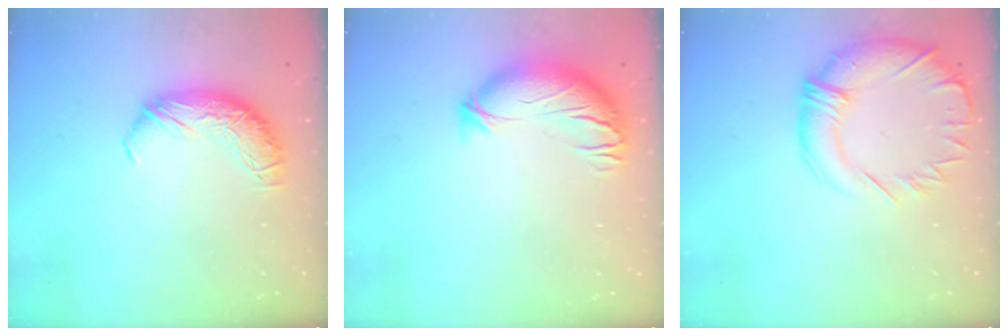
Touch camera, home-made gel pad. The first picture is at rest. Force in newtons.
{"total": 3.5, "press": 2.7, "slide": 2.2}
{"total": 3.8, "press": 2.9, "slide": 2.4}